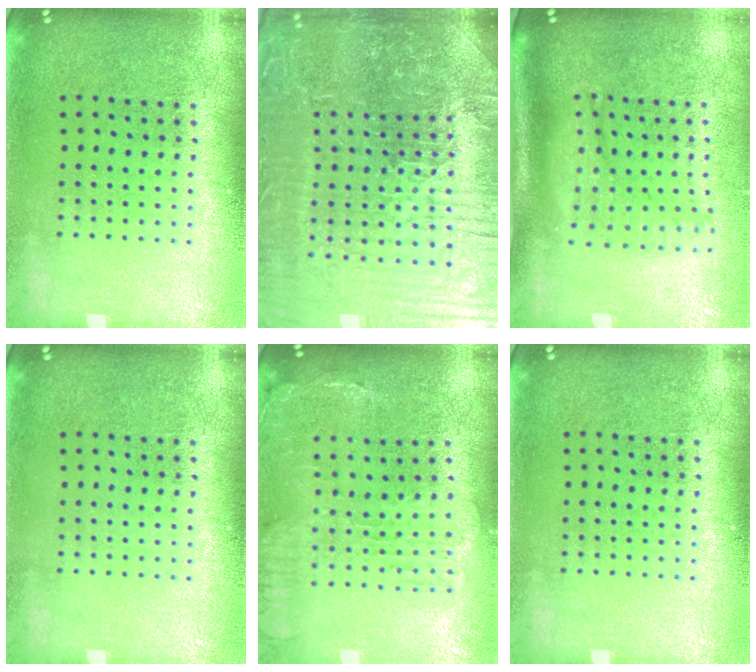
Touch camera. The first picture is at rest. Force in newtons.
{"total": 6.2, "press": 5.8, "slide": 2.1}
{"total": 1.4, "press": 1.3, "slide": 0.6}
{"total": 0.0}
{"total": 1.2, "press": 1.1, "slide": 0.4}
{"total": 0.0}